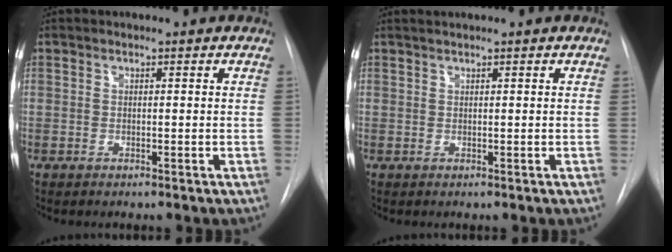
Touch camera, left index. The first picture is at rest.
{"total": 1.5, "force": [1.3, -0.4, 0.6], "torque": [-0.010, 0.012, 0.029]}